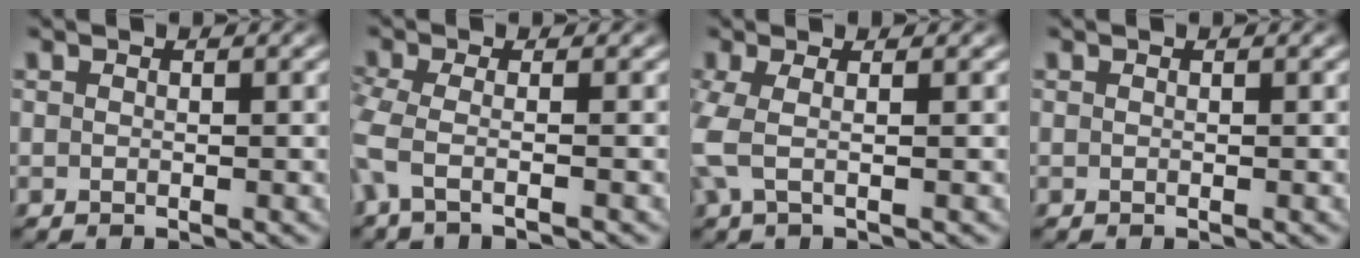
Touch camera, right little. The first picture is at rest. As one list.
[{"total": 2.8, "force": [-0.9, 1.2, 2.3], "torque": [-0.075, -0.013, -0.009]}, {"total": 2.9, "force": [0.0, 1.3, 2.5], "torque": [-0.077, -0.009, 0.004]}, {"total": 0.0}]